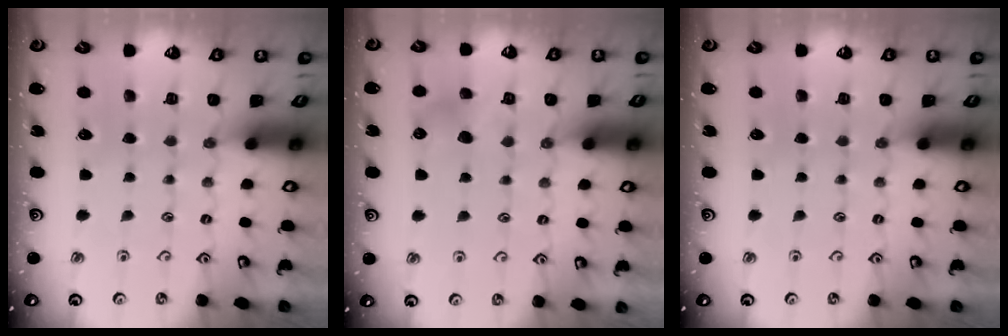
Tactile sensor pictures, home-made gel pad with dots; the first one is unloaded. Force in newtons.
{"total": 4.7, "press": 4.6, "slide": 0.5}
{"total": 0.0}